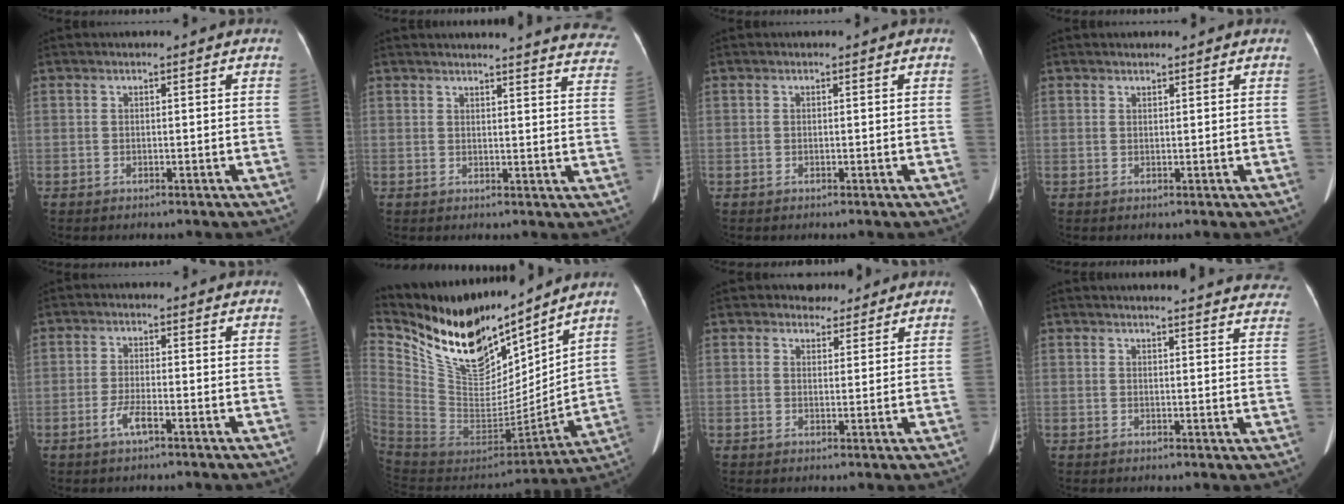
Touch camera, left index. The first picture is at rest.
{"total": 20.7, "force": [20.0, 1.9, 4.8], "torque": [-0.045, -0.082, 0.206]}
{"total": 0.0}
{"total": 0.8, "force": [0.8, 0.2, 0.2], "torque": [-0.011, 0.006, 0.017]}
{"total": 2.9, "force": [-1.8, 0.3, 2.3], "torque": [-0.053, -0.005, -0.033]}
{"total": 22.9, "force": [18.6, 7.9, 10.8], "torque": [-0.242, -0.013, 0.345]}
{"total": 2.8, "force": [2.4, 1.4, -0.1], "torque": [0.002, 0.001, 0.036]}
{"total": 24.7, "force": [23.7, 3.0, 6.5], "torque": [-0.083, -0.067, 0.256]}